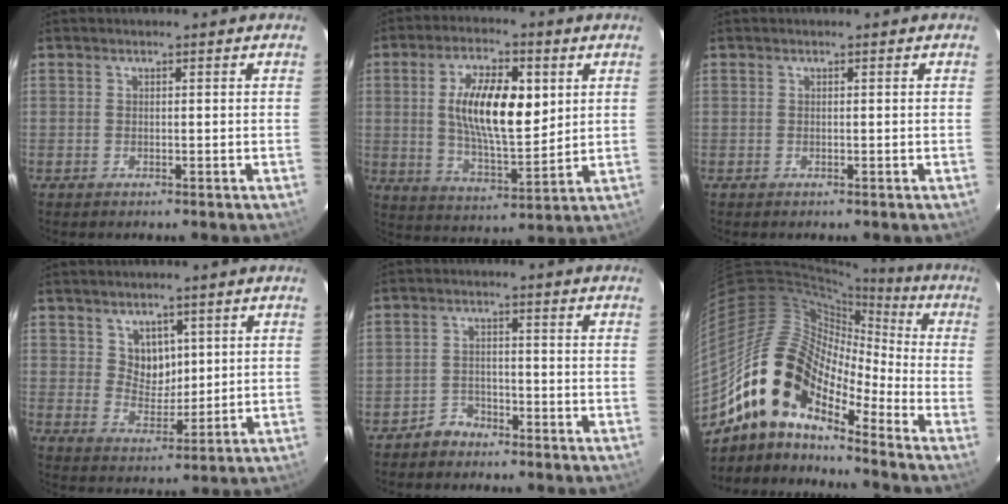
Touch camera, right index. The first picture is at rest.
{"total": 14.5, "force": [3.2, 5.7, 13.0], "torque": [-0.233, 0.004, 0.059]}
{"total": 0.0}
{"total": 5.5, "force": [2.5, 4.4, 2.1], "torque": [-0.030, 0.001, 0.052]}
{"total": 3.6, "force": [-3.0, 2.1, 0.1], "torque": [-0.009, 0.014, -0.054]}
{"total": 17.7, "force": [-11.1, 8.1, 11.2], "torque": [-0.190, -0.008, -0.226]}